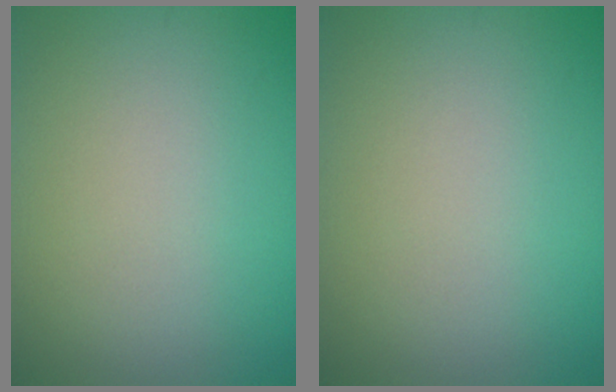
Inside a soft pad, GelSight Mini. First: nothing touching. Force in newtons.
{"total": 0.0}